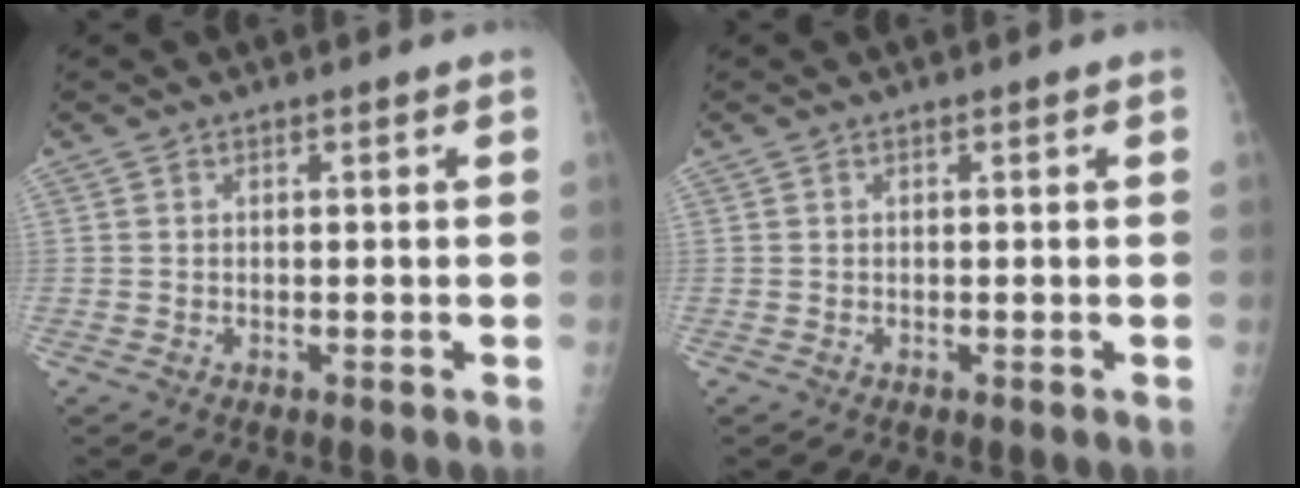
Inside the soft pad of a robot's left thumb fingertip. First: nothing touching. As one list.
[{"total": 0.0}]